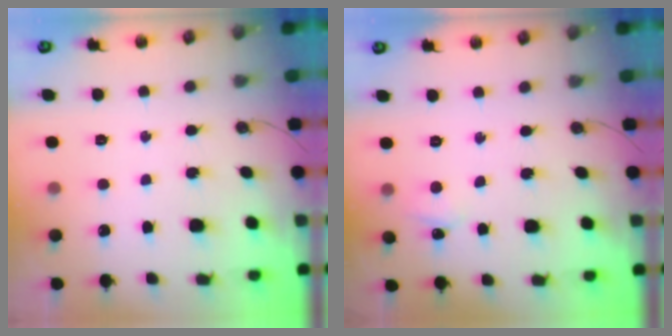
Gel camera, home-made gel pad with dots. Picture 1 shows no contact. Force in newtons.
{"total": 3.5, "press": 3.4, "slide": 0.6}